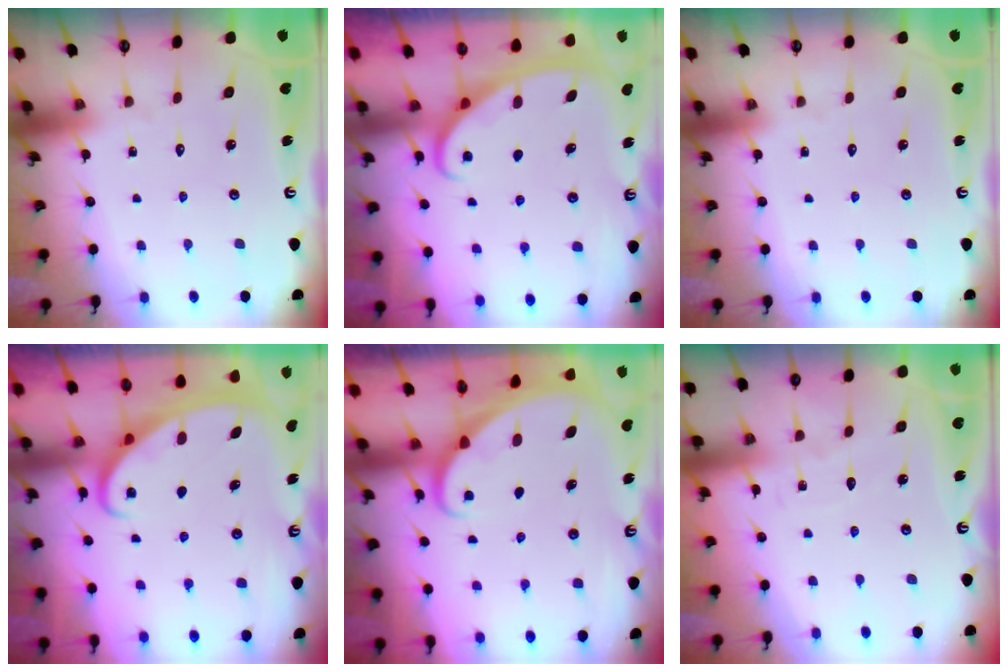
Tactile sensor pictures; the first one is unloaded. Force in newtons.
{"total": 2.9, "press": 2.9, "slide": 0.4}
{"total": 0.0}
{"total": 2.5, "press": 2.5, "slide": 0.3}
{"total": 1.6, "press": 1.6, "slide": 0.1}
{"total": 2.5, "press": 2.5, "slide": 0.2}